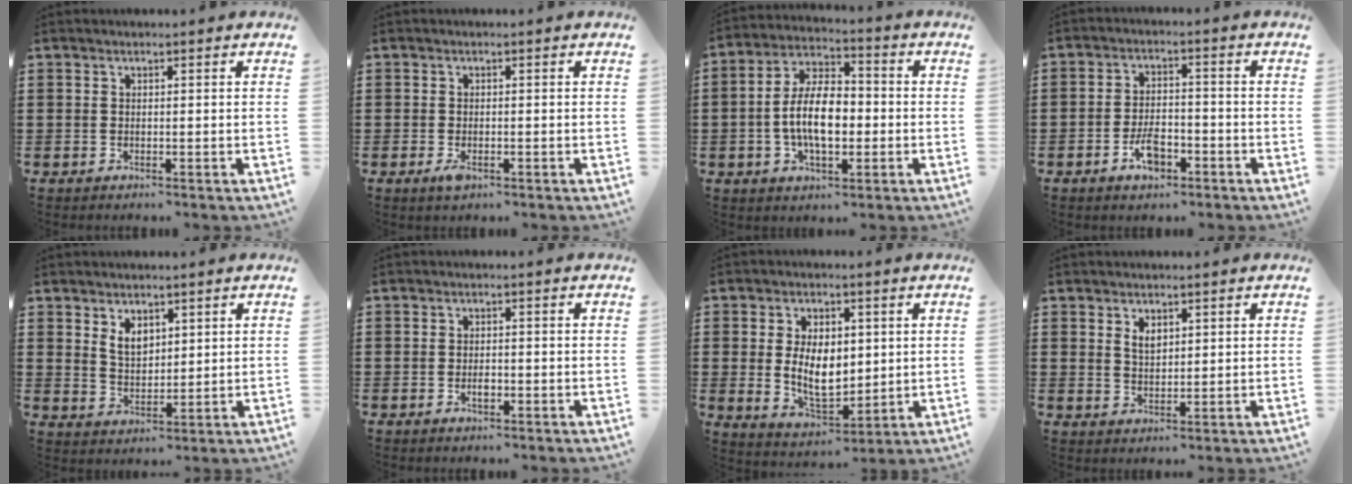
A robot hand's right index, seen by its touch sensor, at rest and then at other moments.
{"total": 1.4, "force": [-0.6, 0.6, 1.1], "torque": [-0.027, -0.004, -0.014]}
{"total": 9.6, "force": [-1.3, 4.9, 8.1], "torque": [-0.171, 0.003, -0.032]}
{"total": 5.3, "force": [-2.8, 2.5, 3.8], "torque": [-0.074, 0.005, -0.053]}
{"total": 3.8, "force": [2.2, 2.4, 2.0], "torque": [-0.048, 0.009, 0.040]}
{"total": 1.7, "force": [-0.7, 0.7, 1.4], "torque": [-0.027, 0.001, -0.013]}
{"total": 8.5, "force": [0.8, 5.1, 6.7], "torque": [-0.128, -0.003, 0.008]}
{"total": 2.4, "force": [1.4, 1.3, 1.4], "torque": [-0.031, 0.004, 0.026]}